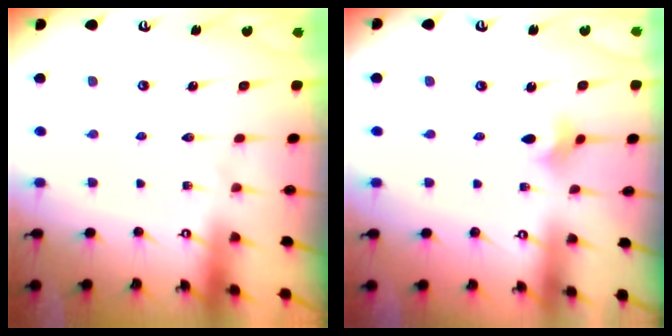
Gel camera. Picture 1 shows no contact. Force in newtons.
{"total": 2.6, "press": 2.6, "slide": 0.6}